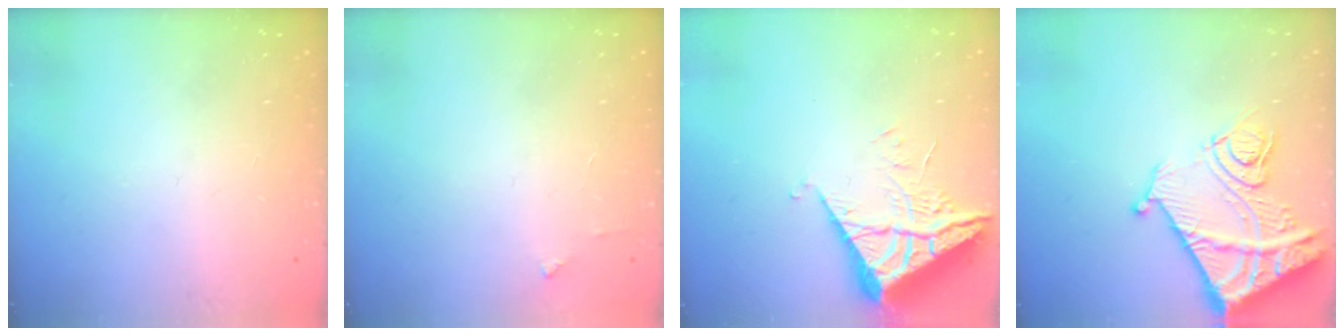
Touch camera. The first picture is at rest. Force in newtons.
{"total": 2.6, "press": 2.6, "slide": 0.2}
{"total": 6.6, "press": 6.6, "slide": 0.6}
{"total": 14.7, "press": 14.6, "slide": 1.7}